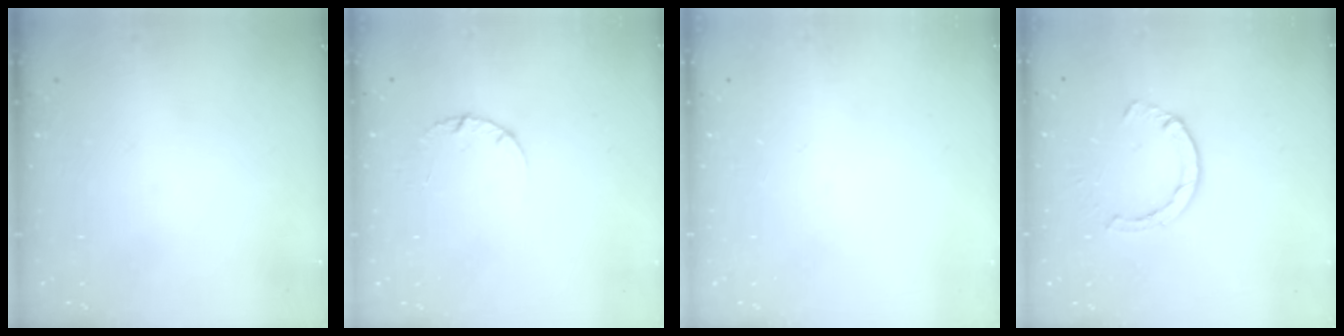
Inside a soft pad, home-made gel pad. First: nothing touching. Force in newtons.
{"total": 2.5, "press": 2.5, "slide": 0.3}
{"total": 0.0}
{"total": 4.0, "press": 4.0, "slide": 0.4}